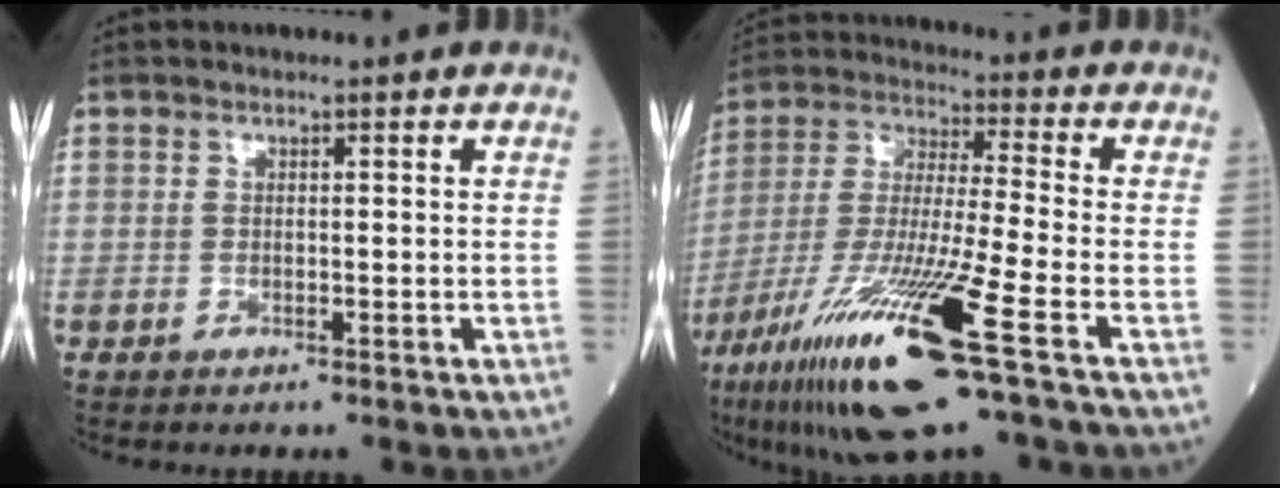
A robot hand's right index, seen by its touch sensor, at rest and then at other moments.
{"total": 20.2, "force": [-10.4, 0.5, 17.3], "torque": [-0.356, -0.055, -0.194]}